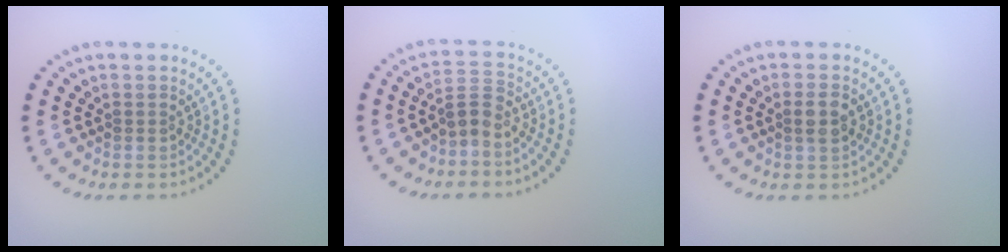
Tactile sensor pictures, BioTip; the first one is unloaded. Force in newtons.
{"total": 2.2, "press": 1.6, "slide": 1.6}
{"total": 1.8, "press": 1.7, "slide": 0.6}